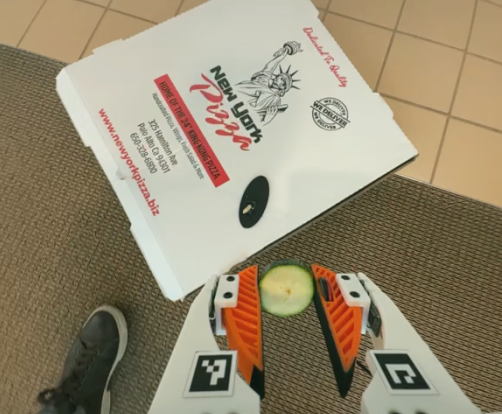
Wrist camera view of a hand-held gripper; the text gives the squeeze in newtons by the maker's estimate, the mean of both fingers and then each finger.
{"total": 8.2, "left": 8.5, "right": 7.9}